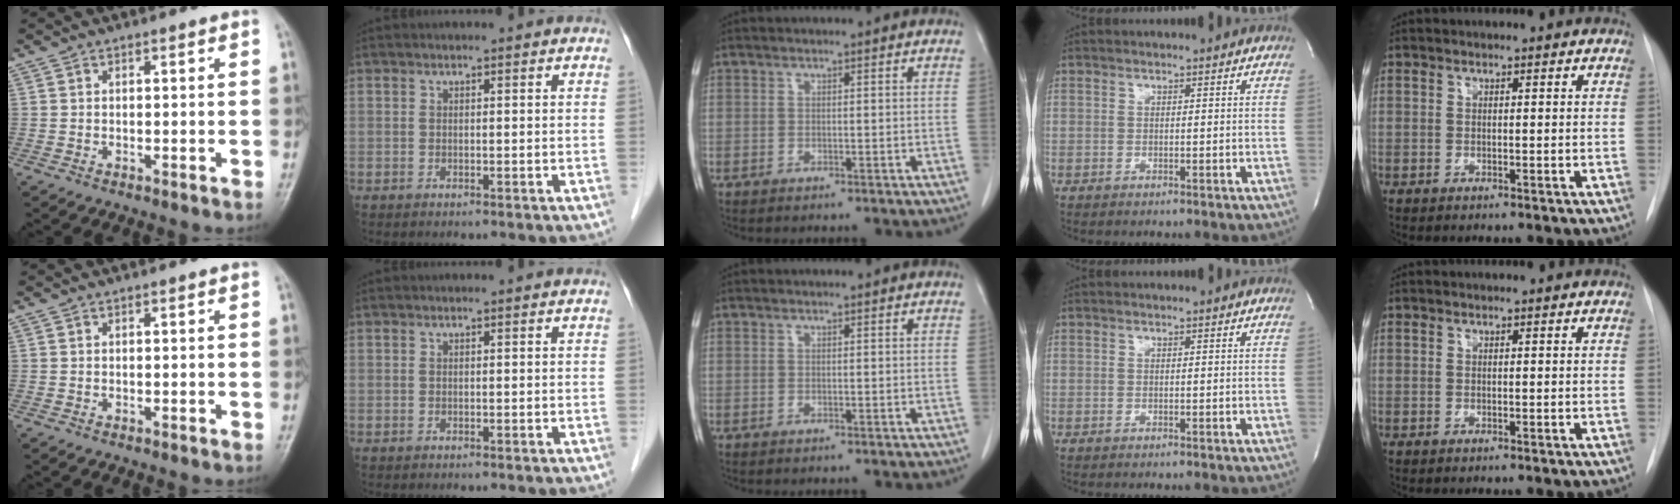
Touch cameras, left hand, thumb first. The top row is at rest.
{}